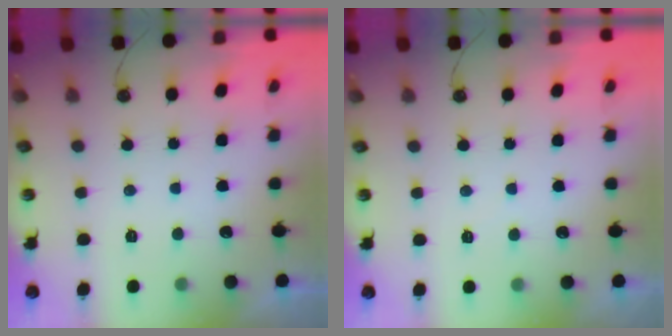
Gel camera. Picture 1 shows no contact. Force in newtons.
{"total": 2.9, "press": 2.9, "slide": 0.4}